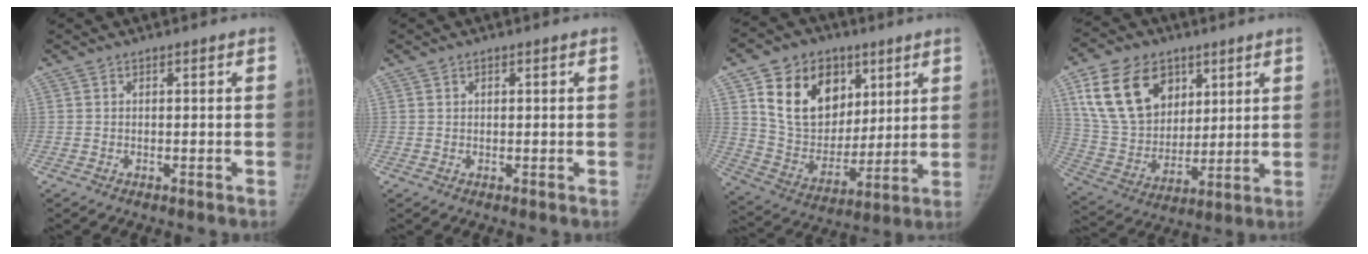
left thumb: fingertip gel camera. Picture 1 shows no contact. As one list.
[{"total": 0.8, "force": [0.4, 0.6, 0.4], "torque": [0.000, -0.001, 0.006]}, {"total": 19.9, "force": [8.4, 14.8, 10.3], "torque": [-0.141, -0.028, 0.157]}, {"total": 19.3, "force": [8.6, 13.8, 10.5], "torque": [-0.169, -0.022, 0.168]}]